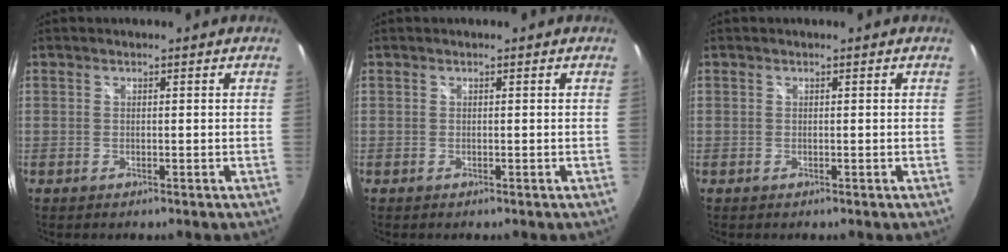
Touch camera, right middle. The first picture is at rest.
{"total": 0.0}
{"total": 0.0}